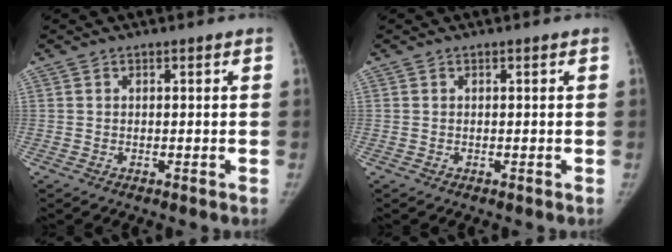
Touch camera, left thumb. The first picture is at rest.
{"total": 0.0}